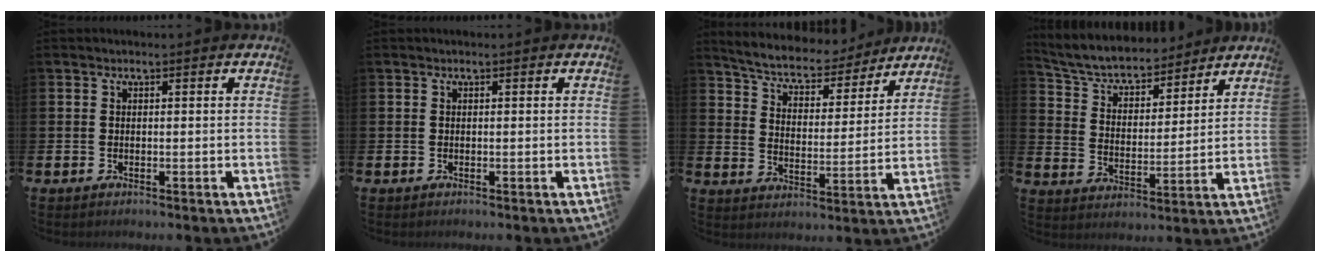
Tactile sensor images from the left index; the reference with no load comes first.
{"total": 0.0}
{"total": 6.4, "force": [5.9, 1.8, 1.3], "torque": [-0.046, -0.050, 0.098]}
{"total": 6.0, "force": [5.6, 1.8, 1.2], "torque": [-0.053, -0.046, 0.092]}